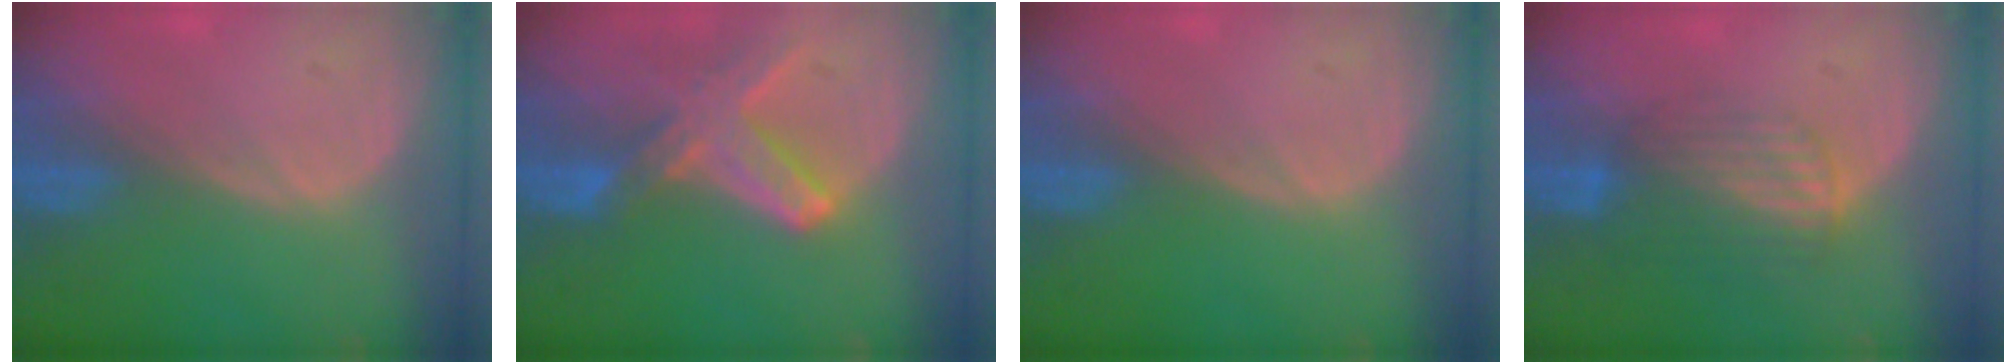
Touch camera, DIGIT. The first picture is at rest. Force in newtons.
{"total": 8.2, "press": 7.2, "slide": 3.9}
{"total": 0.0}
{"total": 7.0, "press": 5.9, "slide": 3.8}